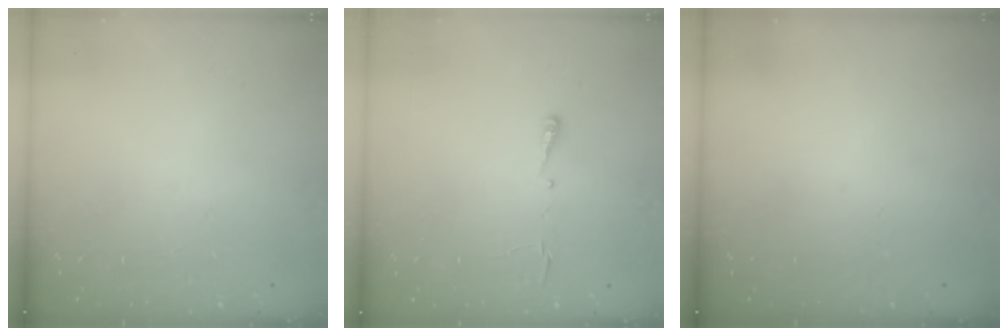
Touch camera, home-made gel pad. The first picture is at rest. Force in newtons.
{"total": 4.4, "press": 4.3, "slide": 0.7}
{"total": 0.0}